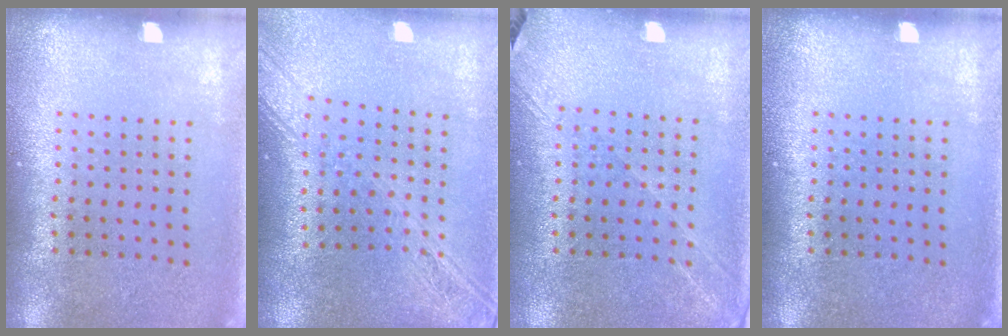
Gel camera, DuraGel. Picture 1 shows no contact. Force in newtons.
{"total": 2.2, "press": 1.8, "slide": 1.2}
{"total": 1.3, "press": 1.2, "slide": 0.6}
{"total": 0.0}